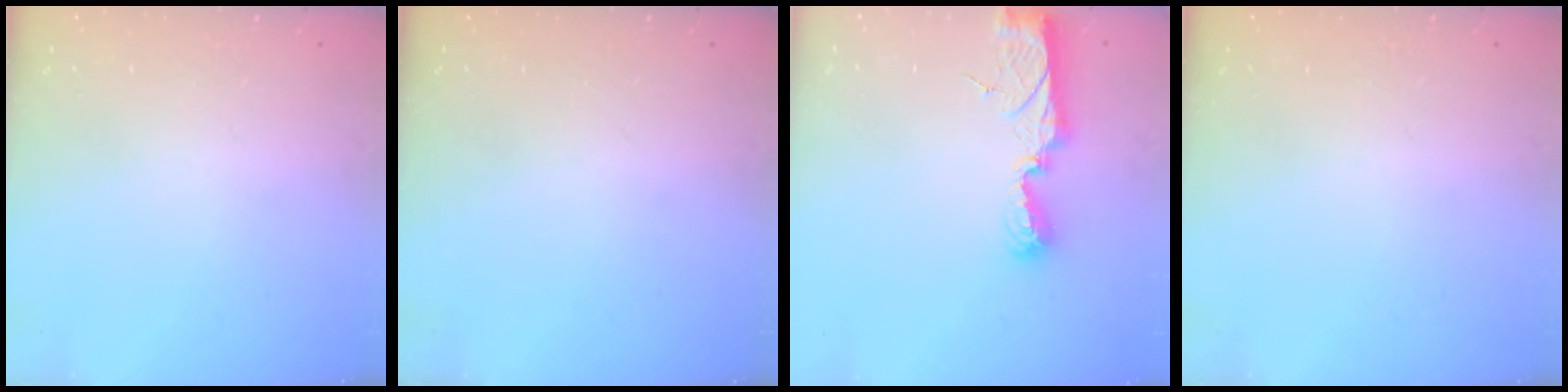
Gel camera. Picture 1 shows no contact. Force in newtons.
{"total": 0.0}
{"total": 9.8, "press": 9.7, "slide": 0.9}
{"total": 0.0}